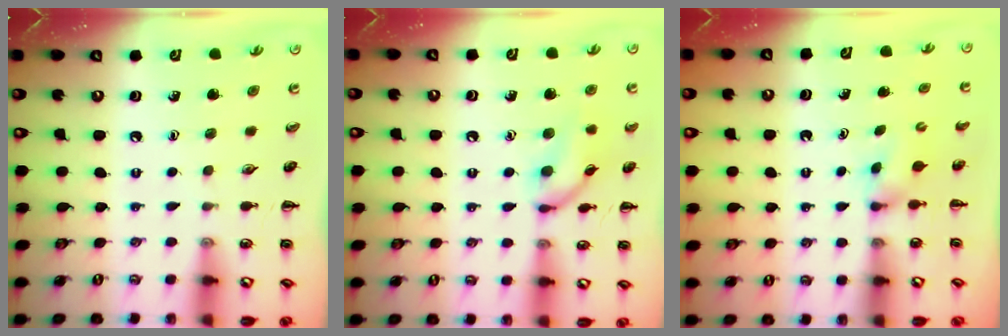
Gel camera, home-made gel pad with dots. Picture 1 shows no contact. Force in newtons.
{"total": 11.0, "press": 11.0, "slide": 0.6}
{"total": 2.3, "press": 2.1, "slide": 1.0}